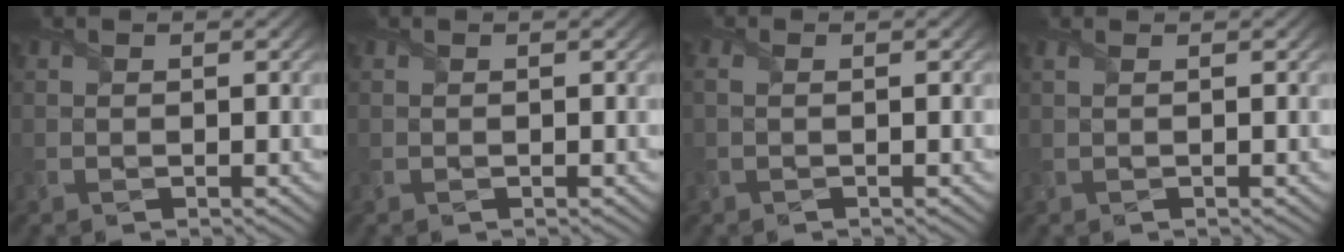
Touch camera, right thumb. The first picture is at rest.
{"total": 0.0}
{"total": 1.1, "force": [0.0, 0.3, 1.0], "torque": [-0.024, 0.000, -0.002]}
{"total": 0.7, "force": [0.3, 0.0, 0.7], "torque": [-0.020, 0.003, 0.001]}